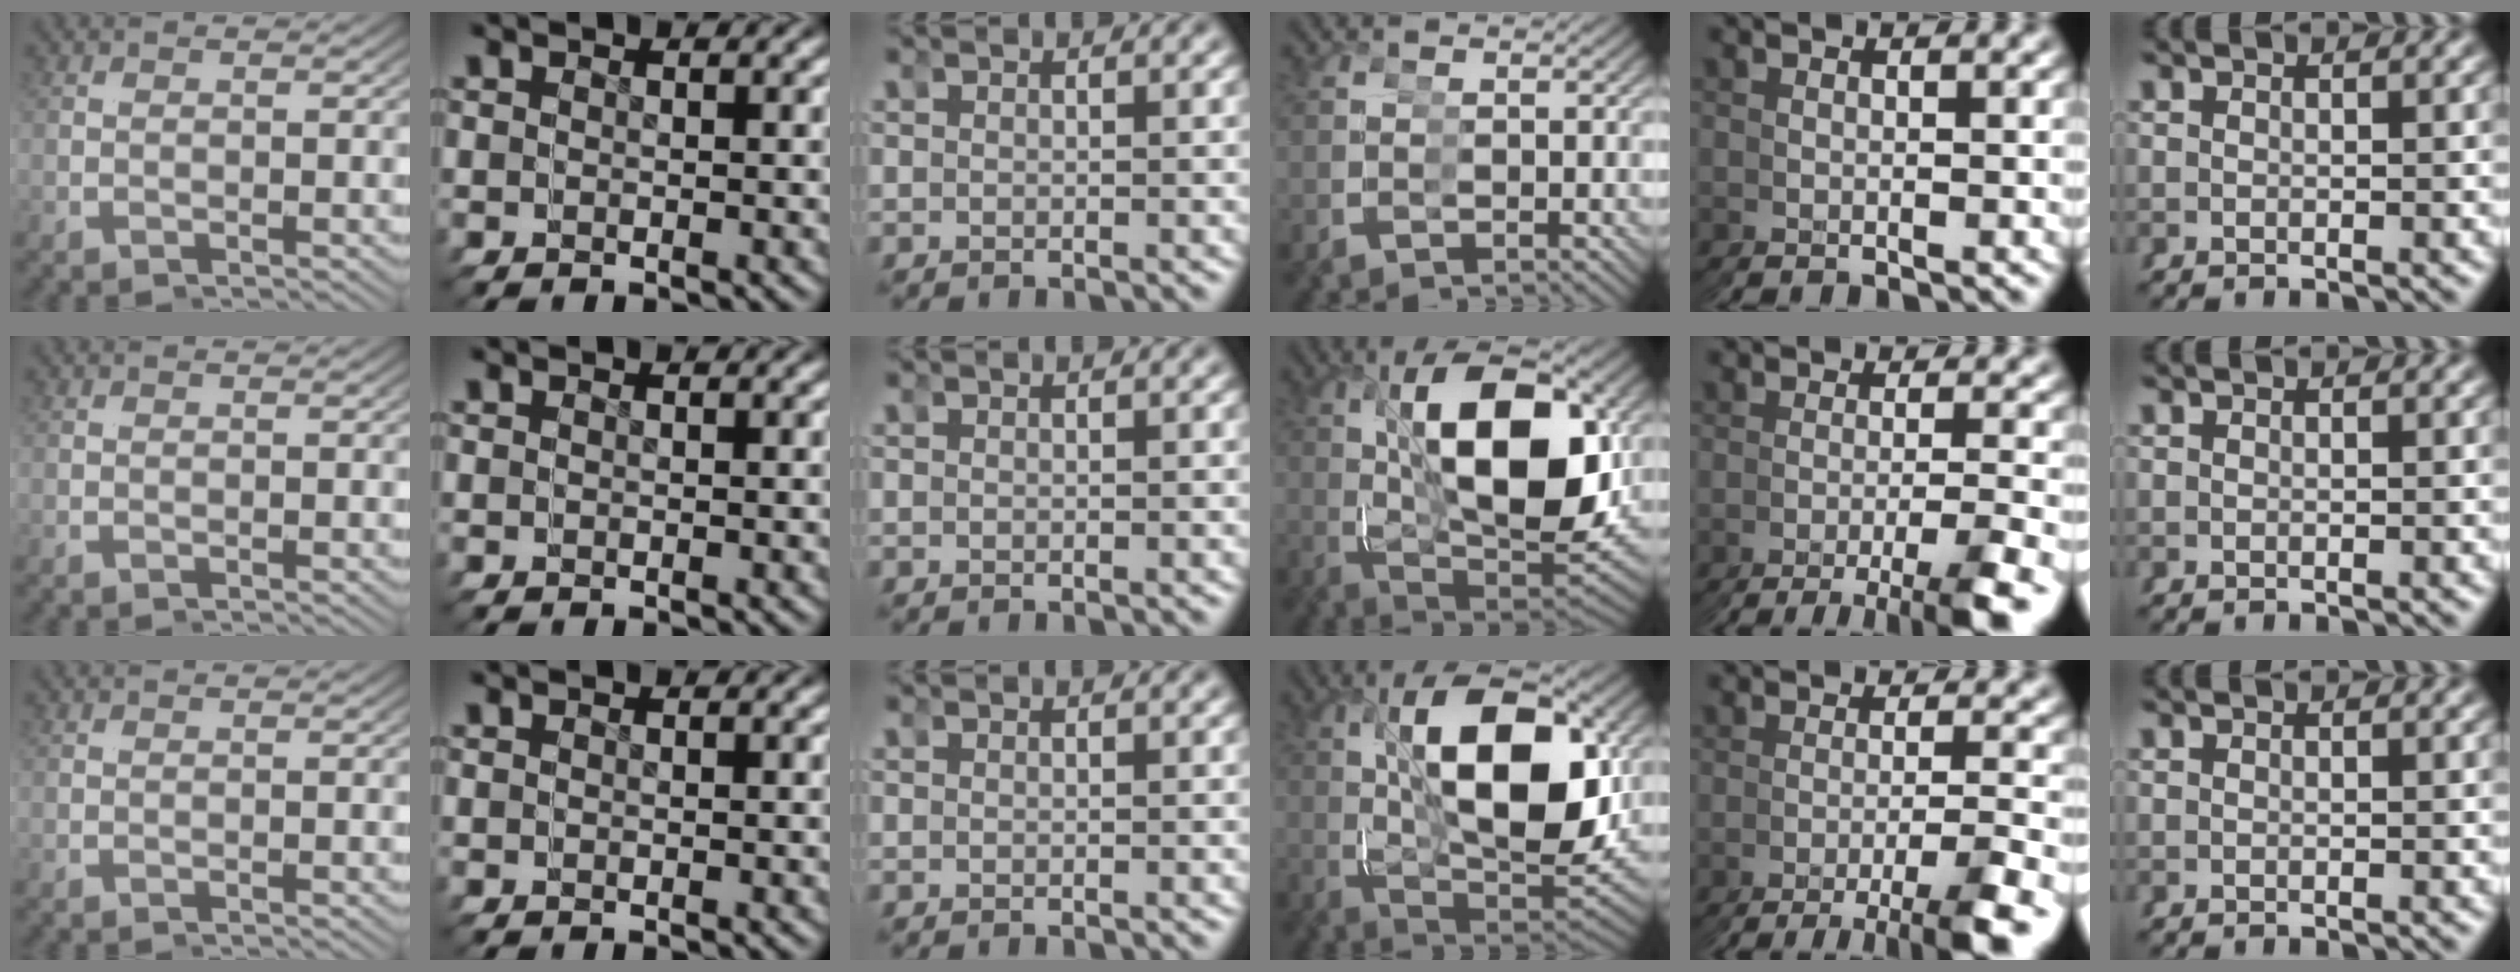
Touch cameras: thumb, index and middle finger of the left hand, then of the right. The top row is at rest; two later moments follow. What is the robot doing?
{"motion": "grasp_and_lifting", "object": "toy banana"}